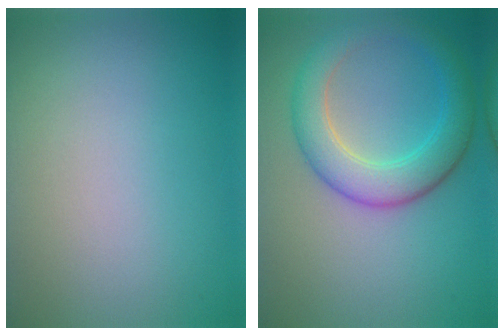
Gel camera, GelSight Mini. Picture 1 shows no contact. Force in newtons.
{"total": 5.2, "press": 5.2, "slide": 0.1}